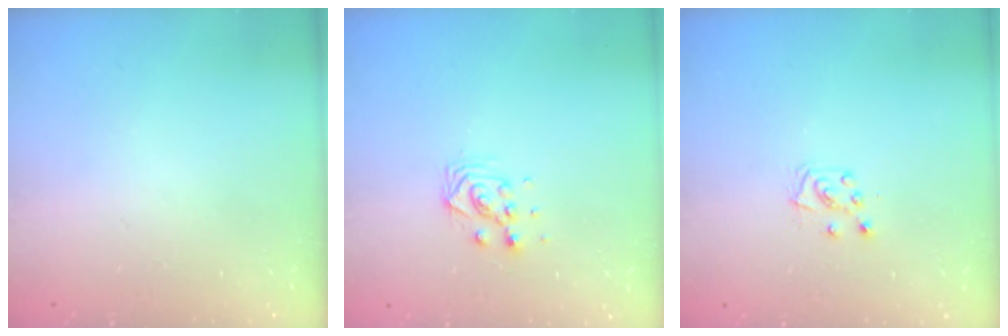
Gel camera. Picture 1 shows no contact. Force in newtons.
{"total": 5.3, "press": 5.2, "slide": 0.2}
{"total": 5.4, "press": 5.4, "slide": 0.6}